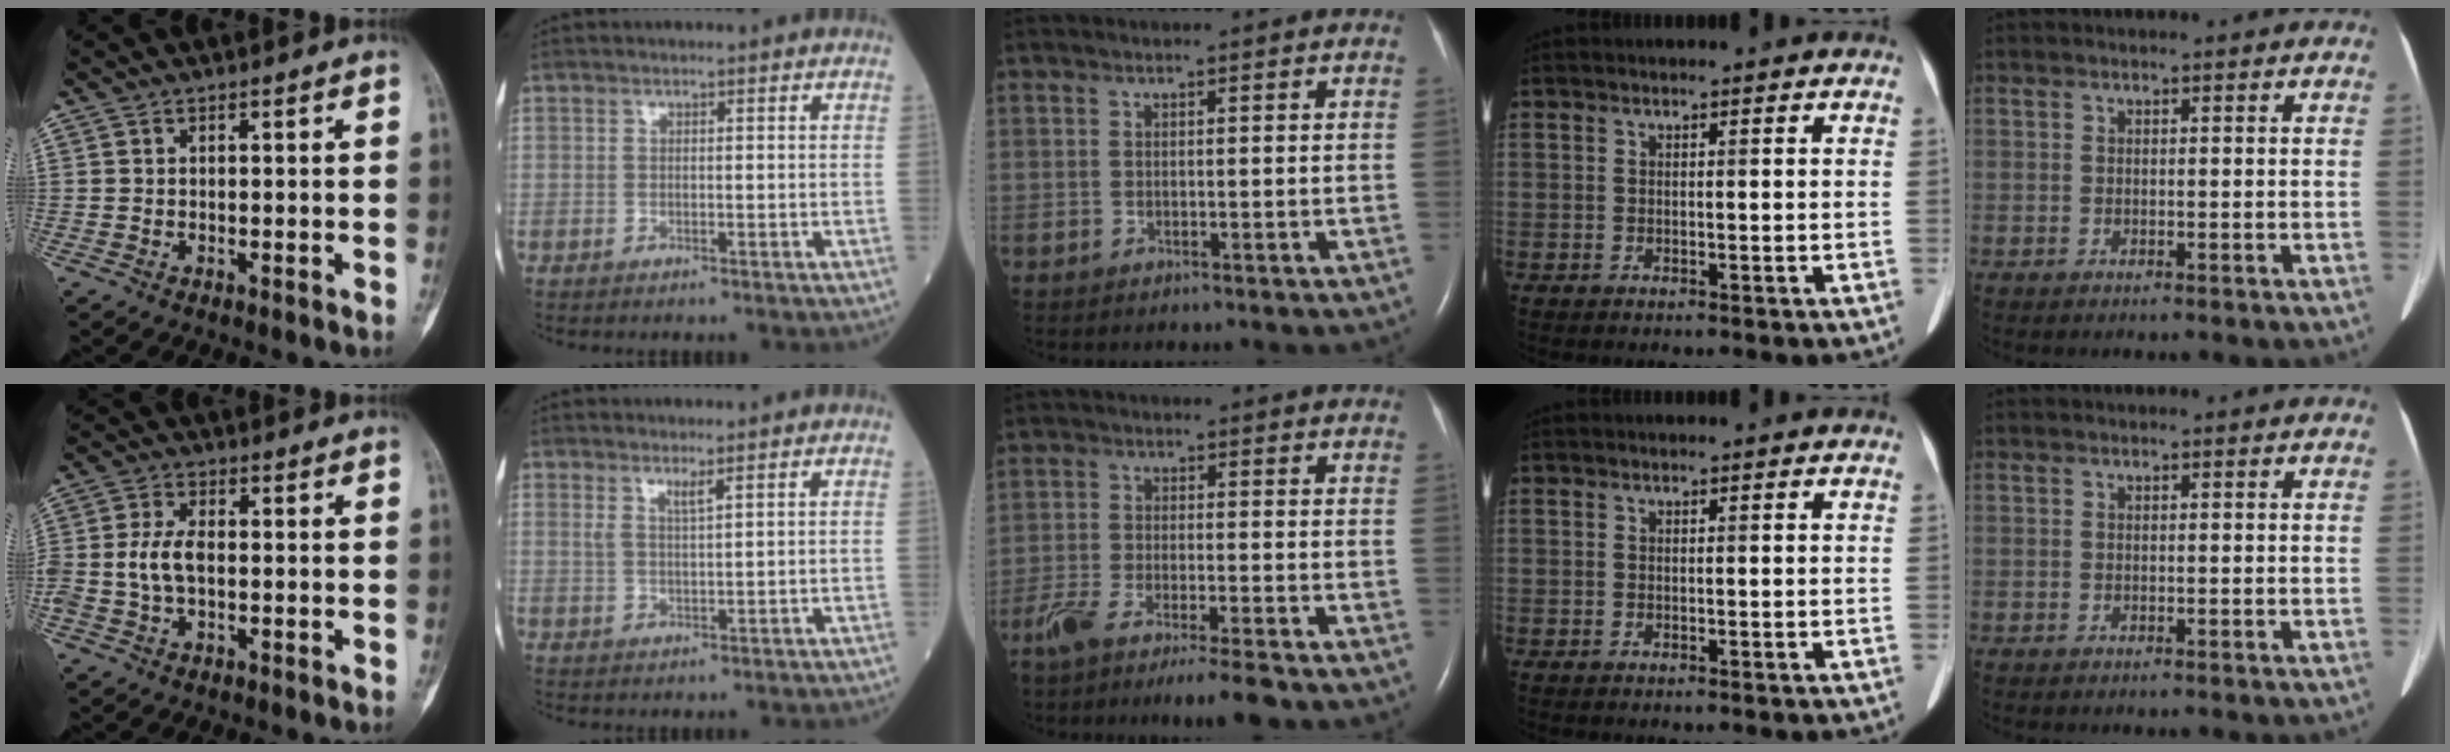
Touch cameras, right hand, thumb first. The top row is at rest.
{"thumb": {"total": 5.8, "force": [-0.6, 3.3, 4.7], "torque": [-0.104, 0.013, -0.013]}, "index": {"total": 1.9, "force": [1.4, -0.1, 1.4], "torque": [-0.028, -0.007, 0.028]}, "middle": {"total": 9.0, "force": [-7.2, 0.1, 5.4], "torque": [-0.090, -0.020, -0.121]}}